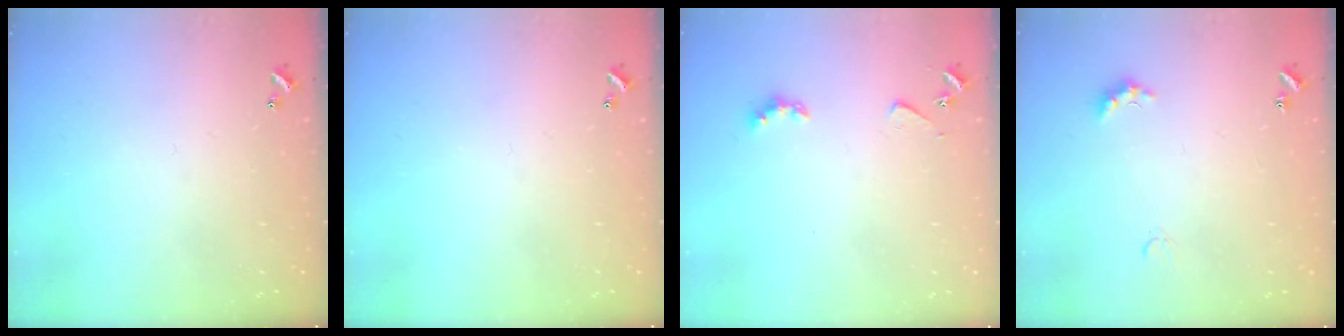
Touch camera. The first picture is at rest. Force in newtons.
{"total": 0.0}
{"total": 2.8, "press": 2.7, "slide": 0.5}
{"total": 2.1, "press": 2.0, "slide": 0.5}